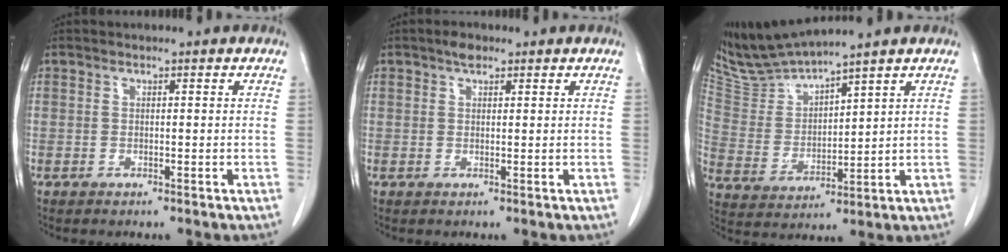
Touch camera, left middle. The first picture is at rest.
{"total": 1.8, "force": [1.2, 1.0, 0.9], "torque": [-0.017, 0.007, 0.018]}
{"total": 9.1, "force": [8.7, -1.1, 2.1], "torque": [-0.065, 0.000, 0.190]}